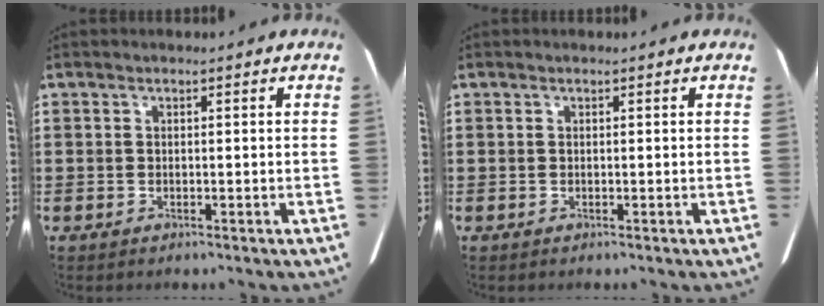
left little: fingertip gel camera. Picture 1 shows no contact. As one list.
[{"total": 0.0}]